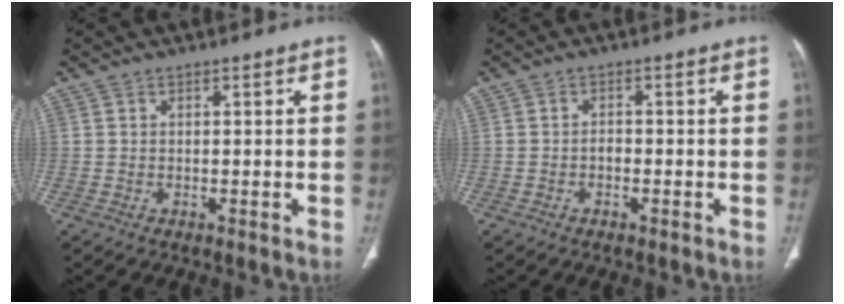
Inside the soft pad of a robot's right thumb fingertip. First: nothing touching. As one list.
[{"total": 1.4, "force": [-0.7, 0.8, 0.9], "torque": [-0.015, 0.006, -0.013]}]